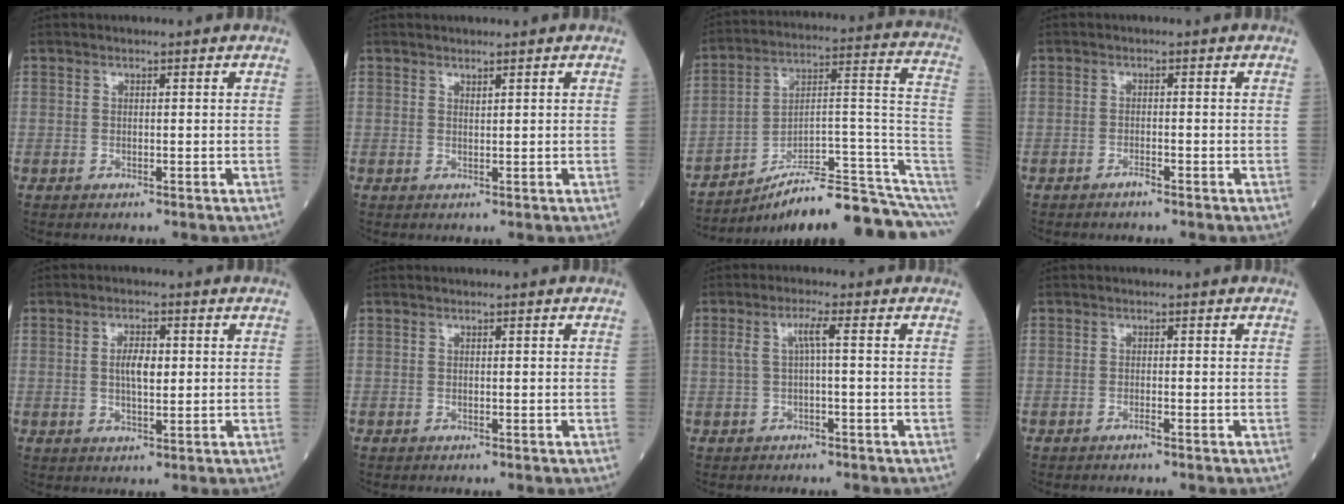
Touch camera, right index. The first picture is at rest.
{"total": 0.5, "force": [0.5, -0.1, 0.2], "torque": [-0.008, -0.006, 0.009]}
{"total": 19.0, "force": [-15.0, 0.4, 11.6], "torque": [-0.104, 0.065, -0.225]}
{"total": 1.1, "force": [-0.9, 0.1, 0.6], "torque": [-0.014, 0.001, -0.016]}
{"total": 4.1, "force": [0.4, 1.5, 3.8], "torque": [-0.071, 0.005, 0.009]}
{"total": 0.0}
{"total": 2.8, "force": [0.3, 0.0, 2.8], "torque": [-0.057, 0.011, 0.008]}
{"total": 0.7, "force": [-0.5, -0.1, 0.5], "torque": [-0.010, 0.000, -0.008]}